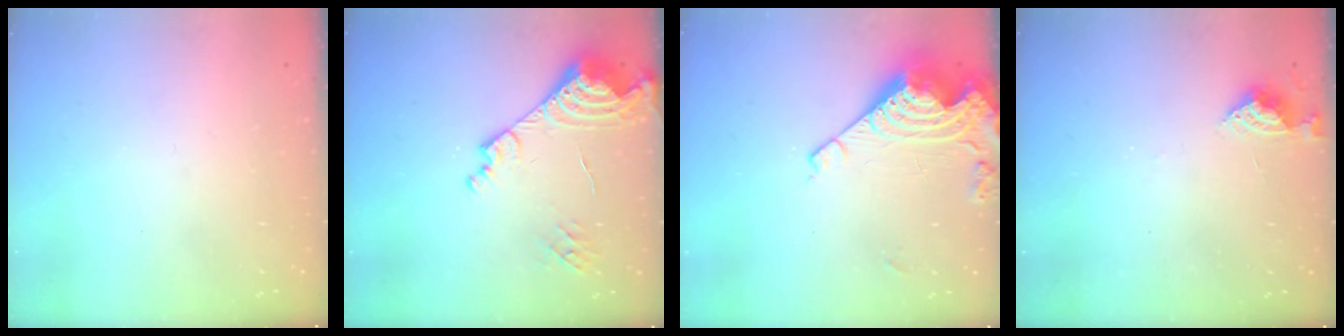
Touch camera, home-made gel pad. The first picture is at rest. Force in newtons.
{"total": 16.4, "press": 16.3, "slide": 2.0}
{"total": 12.7, "press": 12.7, "slide": 1.0}
{"total": 6.6, "press": 6.5, "slide": 0.8}